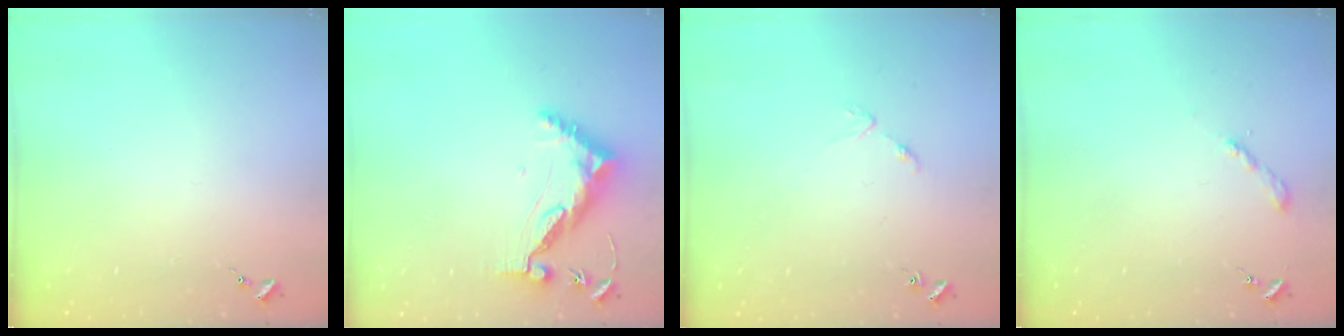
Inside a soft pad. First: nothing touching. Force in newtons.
{"total": 10.6, "press": 10.5, "slide": 0.9}
{"total": 3.8, "press": 3.8, "slide": 0.5}
{"total": 2.0, "press": 2.0, "slide": 0.2}